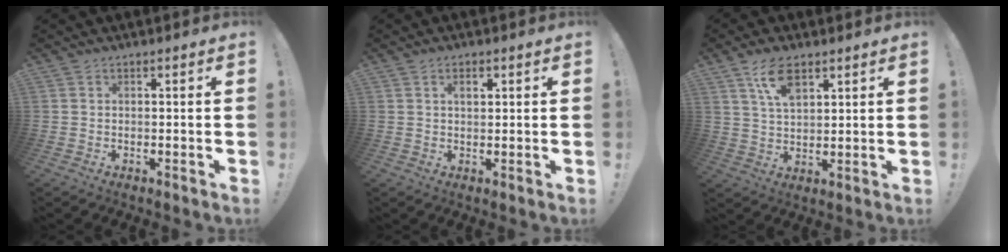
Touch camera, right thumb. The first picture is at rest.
{"total": 2.3, "force": [1.2, 0.8, 1.8], "torque": [-0.023, -0.003, 0.018]}
{"total": 9.0, "force": [5.4, 3.9, 6.0], "torque": [-0.104, -0.013, 0.099]}